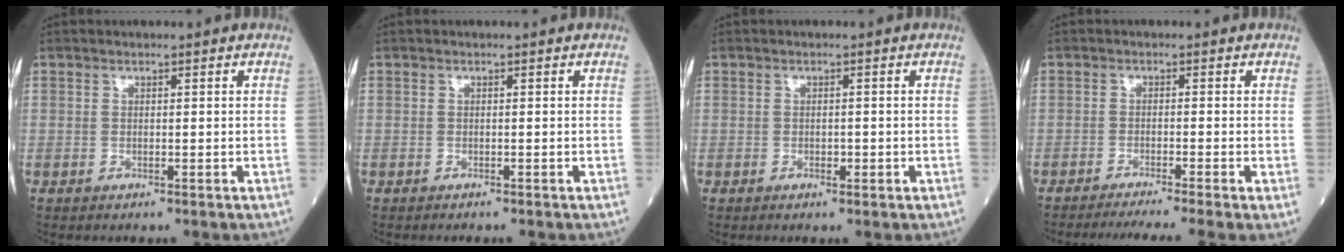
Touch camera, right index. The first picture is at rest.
{"total": 0.7, "force": [-0.6, 0.1, 0.3], "torque": [0.000, 0.001, -0.011]}
{"total": 1.0, "force": [-0.4, 0.5, 0.7], "torque": [-0.011, 0.001, -0.004]}
{"total": 7.6, "force": [-6.1, -1.3, 4.3], "torque": [-0.051, -0.018, -0.093]}